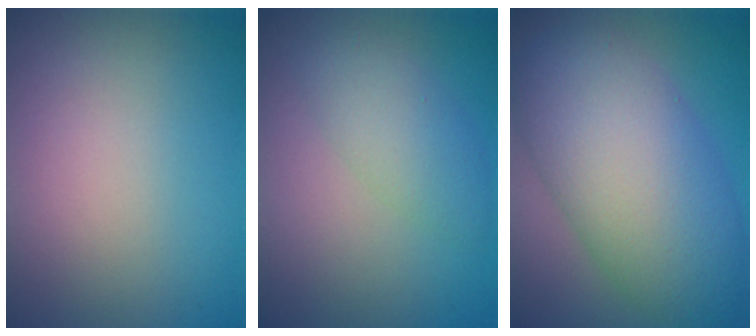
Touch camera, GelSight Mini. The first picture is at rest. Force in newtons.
{"total": 1.9, "press": 1.9, "slide": 0.2}
{"total": 11.6, "press": 11.6, "slide": 0.3}